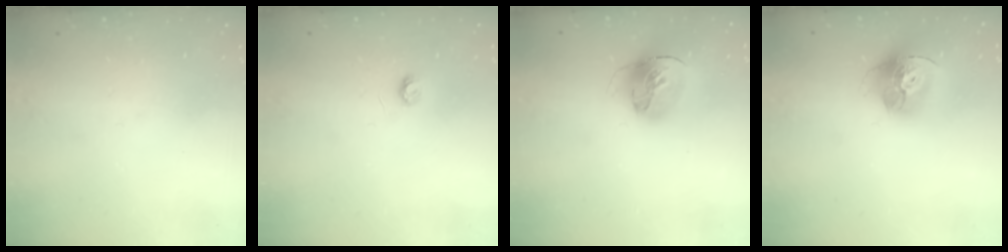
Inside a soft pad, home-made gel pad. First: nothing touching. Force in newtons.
{"total": 3.2, "press": 3.2, "slide": 0.3}
{"total": 16.4, "press": 16.4, "slide": 1.6}
{"total": 15.5, "press": 15.4, "slide": 1.7}